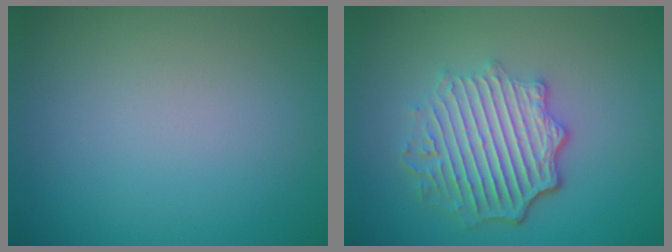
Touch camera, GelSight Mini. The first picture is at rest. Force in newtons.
{"total": 6.0, "press": 4.7, "slide": 3.8}